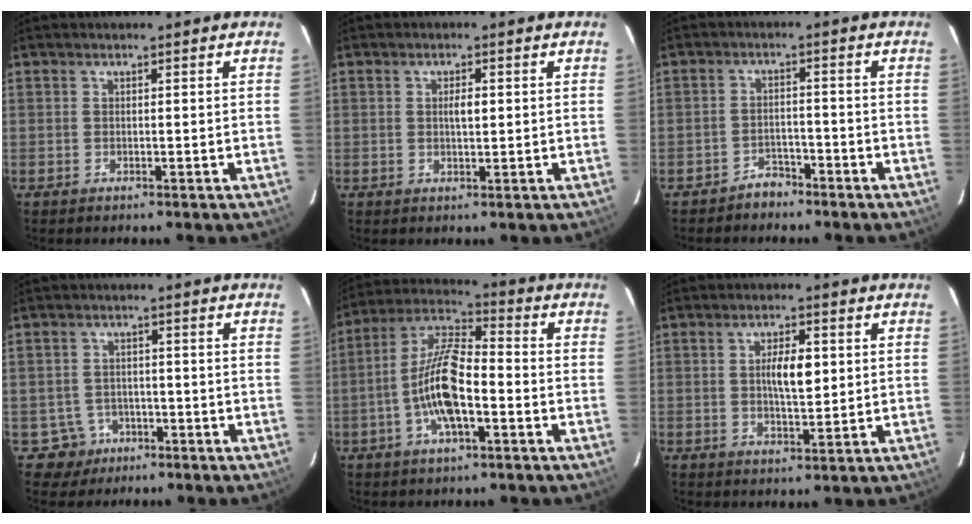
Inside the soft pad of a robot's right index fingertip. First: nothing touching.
{"total": 2.1, "force": [0.3, 0.7, 1.9], "torque": [-0.036, 0.002, 0.006]}
{"total": 2.8, "force": [-2.5, 1.3, 0.3], "torque": [-0.005, 0.005, -0.040]}
{"total": 4.4, "force": [-1.8, 3.9, -0.5], "torque": [0.012, 0.013, -0.023]}
{"total": 11.8, "force": [-3.0, 3.2, 11.0], "torque": [-0.224, 0.015, -0.056]}
{"total": 5.3, "force": [0.8, 1.6, 5.0], "torque": [-0.084, 0.004, 0.015]}